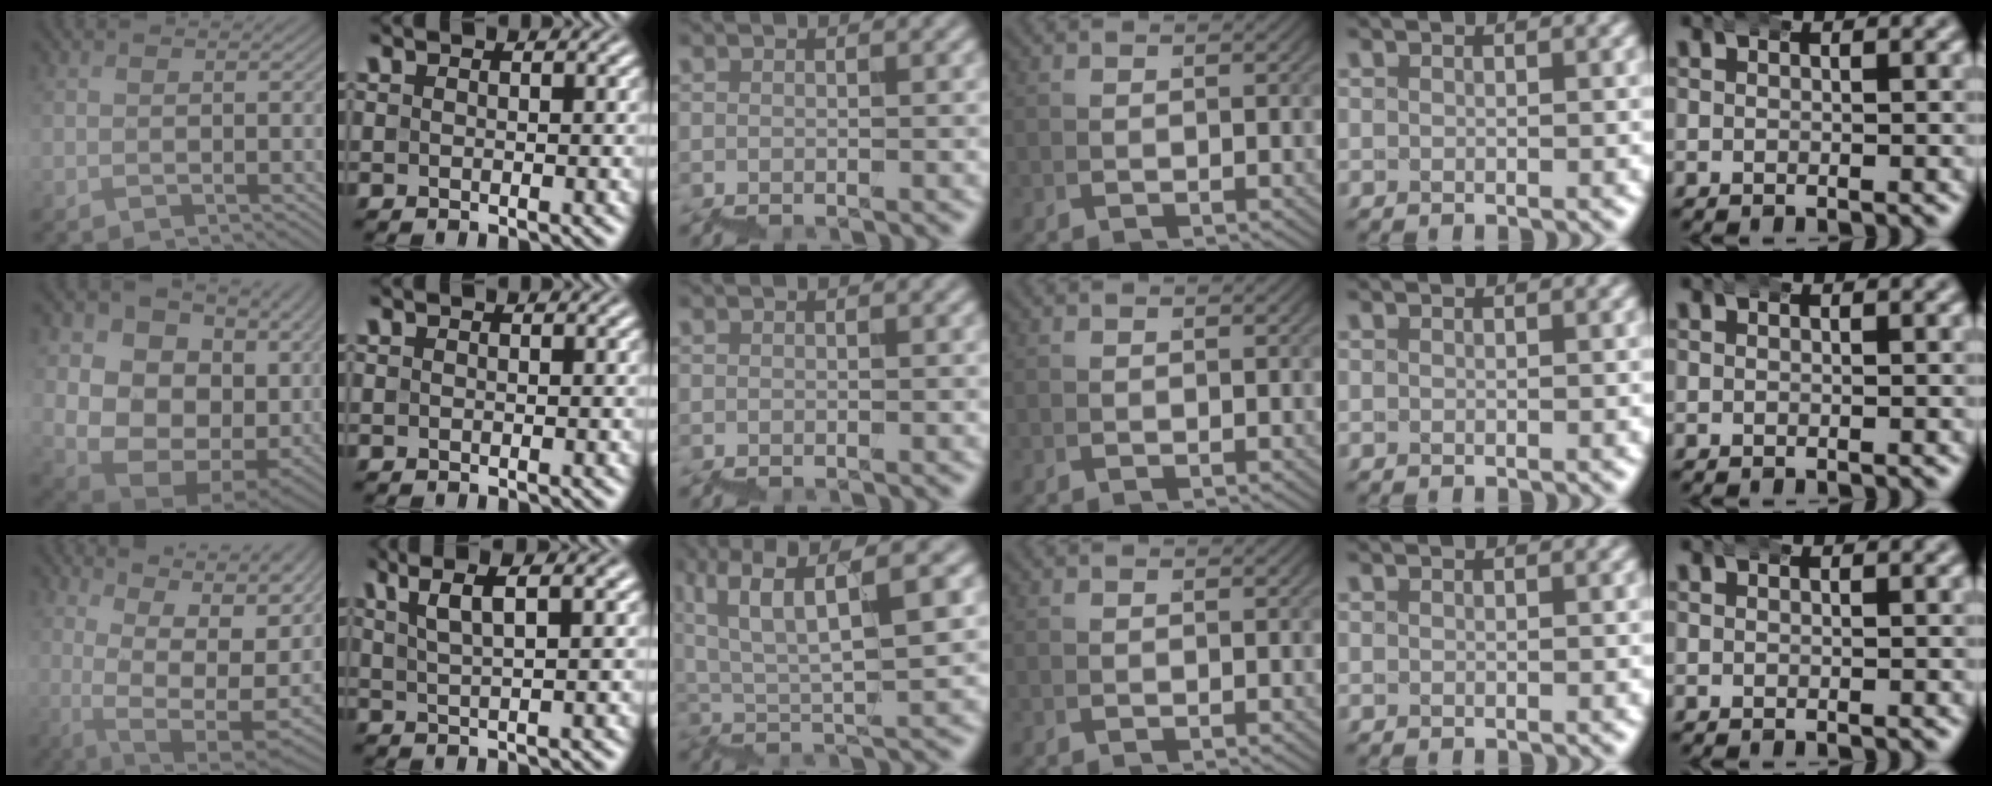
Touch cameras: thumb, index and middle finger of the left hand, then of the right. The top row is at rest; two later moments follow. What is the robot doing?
{"motion": "wrap", "object": "bubble wrap"}